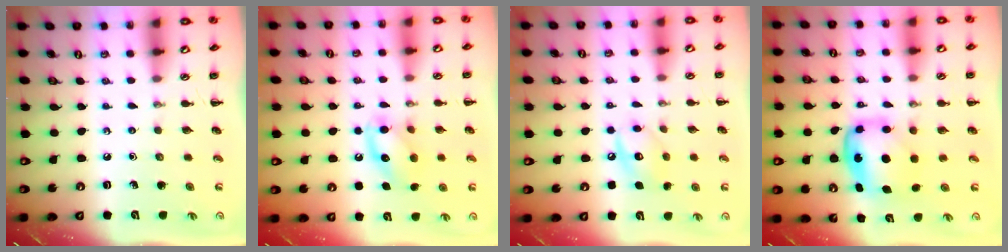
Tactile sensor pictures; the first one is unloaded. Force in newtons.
{"total": 12.7, "press": 12.6, "slide": 1.4}
{"total": 10.0, "press": 9.9, "slide": 0.8}
{"total": 6.0, "press": 6.0, "slide": 0.8}